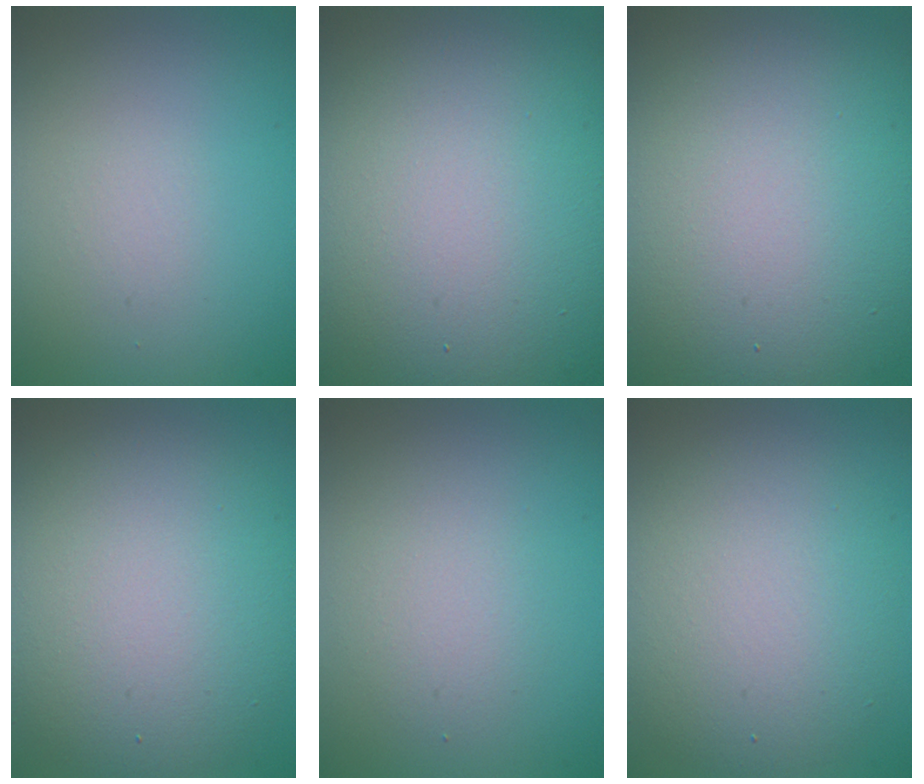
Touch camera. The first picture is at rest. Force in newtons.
{"total": 19.4, "press": 19.4, "slide": 0.6}
{"total": 16.6, "press": 16.5, "slide": 1.5}
{"total": 8.5, "press": 8.4, "slide": 0.6}
{"total": 2.1, "press": 2.1, "slide": 0.1}
{"total": 6.5, "press": 6.5, "slide": 0.3}